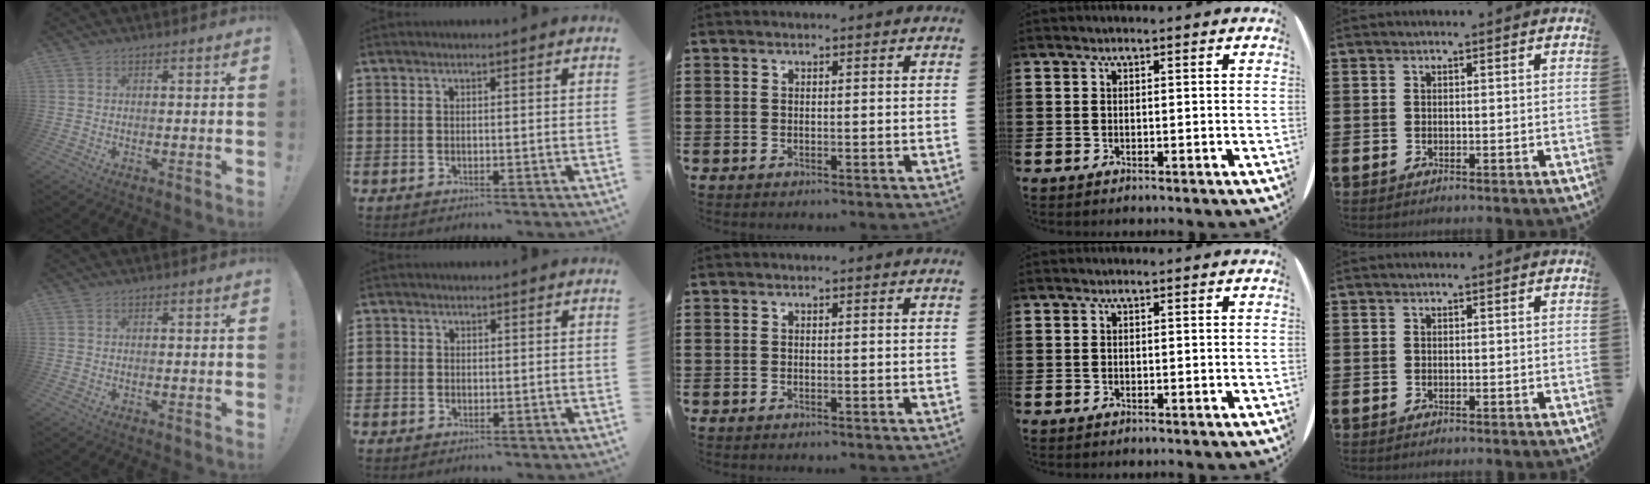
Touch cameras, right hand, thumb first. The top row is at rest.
{"index": {"total": 1.3, "force": [0.0, 1.2, 0.5], "torque": [-0.013, 0.006, -0.001]}}